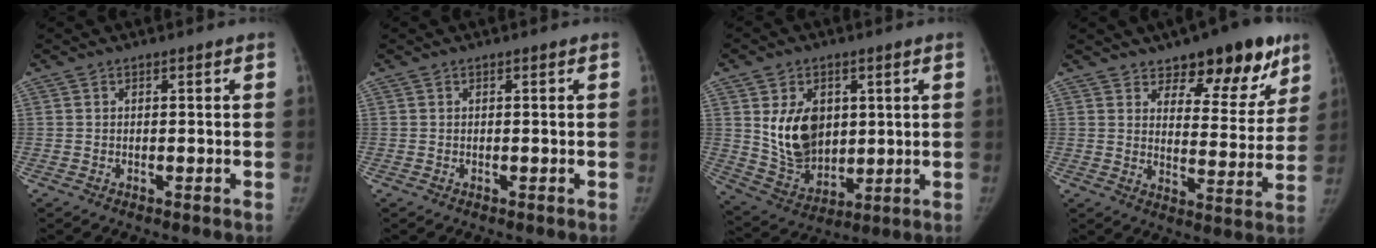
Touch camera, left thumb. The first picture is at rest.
{"total": 0.0}
{"total": 13.1, "force": [2.8, 9.5, 8.5], "torque": [-0.103, -0.026, 0.070]}
{"total": 14.9, "force": [9.6, 6.9, 9.1], "torque": [-0.056, -0.057, 0.137]}